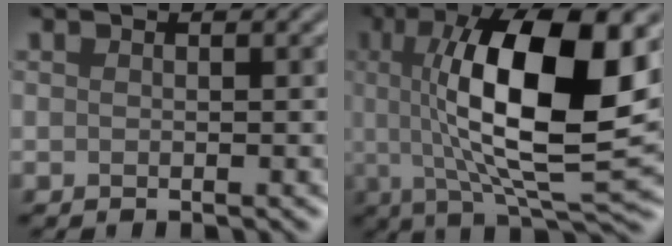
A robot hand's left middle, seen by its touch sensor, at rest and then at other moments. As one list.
[{"total": 13.6, "force": [2.2, 4.0, 12.8], "torque": [-0.196, 0.003, 0.037]}]